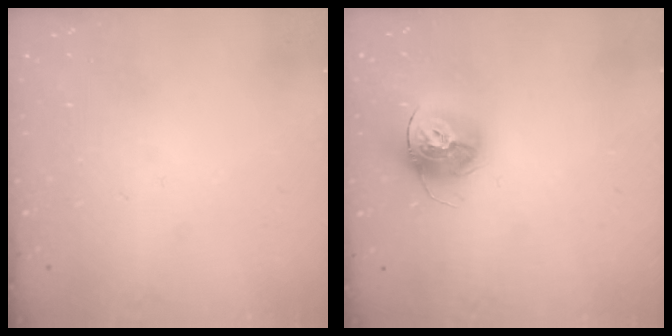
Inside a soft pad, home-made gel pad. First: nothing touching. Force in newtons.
{"total": 14.9, "press": 14.8, "slide": 1.3}